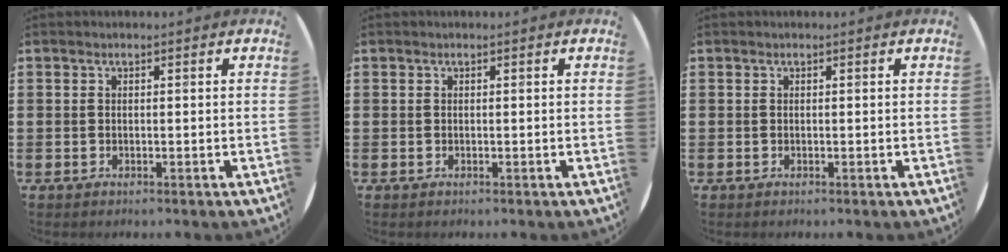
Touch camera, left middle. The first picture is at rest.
{"total": 0.0}
{"total": 0.0}